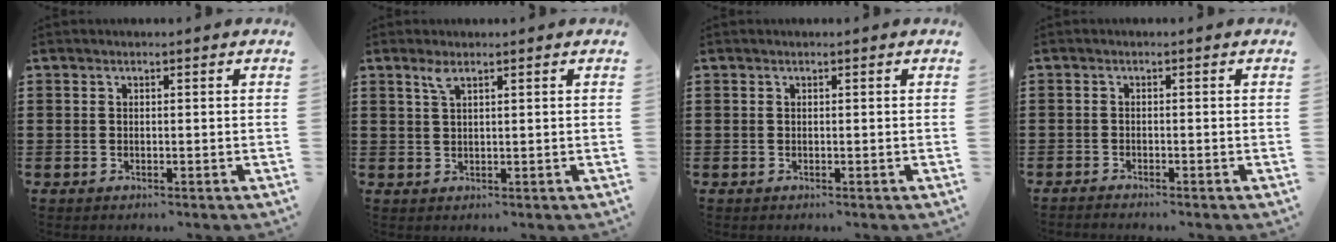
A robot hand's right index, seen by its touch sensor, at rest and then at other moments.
{"total": 2.1, "force": [1.3, 0.5, 1.6], "torque": [-0.036, 0.002, 0.022]}
{"total": 0.0}
{"total": 1.0, "force": [-1.0, 0.0, 0.0], "torque": [-0.002, 0.002, -0.021]}